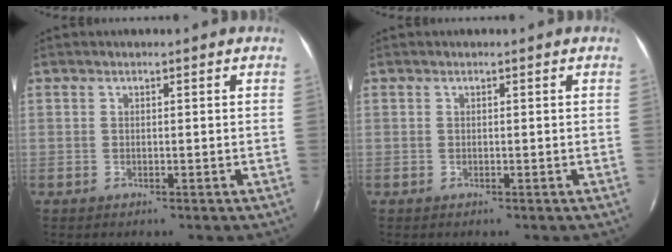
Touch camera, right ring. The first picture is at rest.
{"total": 0.0}